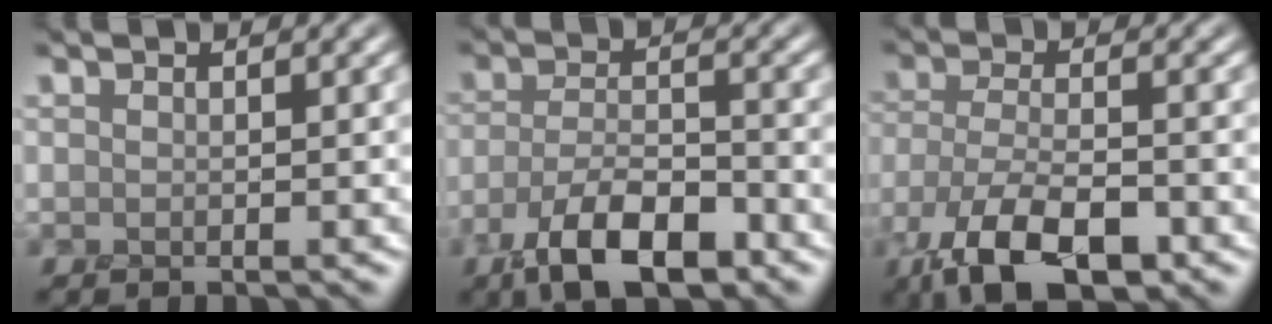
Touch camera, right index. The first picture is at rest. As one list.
[{"total": 6.8, "force": [-4.3, 2.5, 4.5], "torque": [-0.083, -0.009, -0.084]}, {"total": 7.9, "force": [-4.9, 2.9, 5.5], "torque": [-0.109, -0.016, -0.095]}]